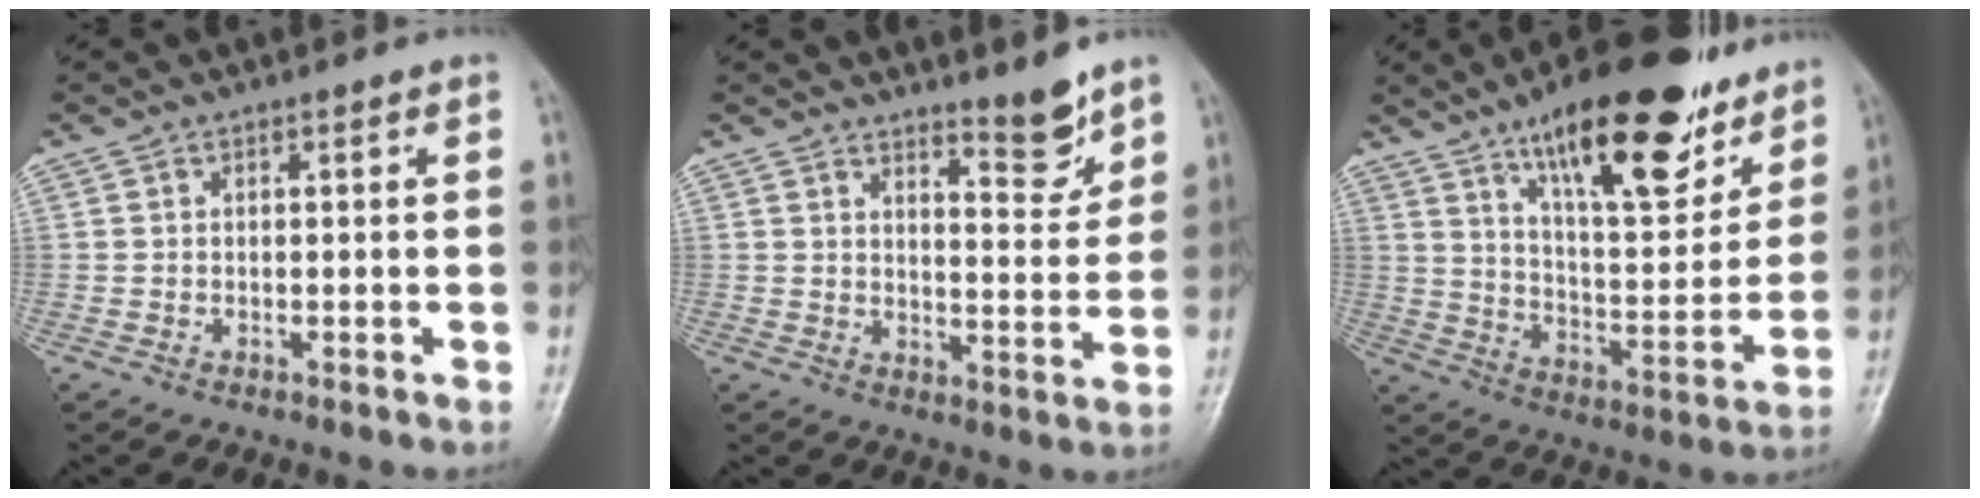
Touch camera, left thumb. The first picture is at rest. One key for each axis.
{"total": 6.1, "fx": 5.0, "fy": 1.2, "fz": 3.2, "tx": -0.035, "ty": -0.052, "tz": 0.080}
{"total": 22.0, "fx": 14.2, "fy": 7.6, "fz": 15.1, "tx": -0.191, "ty": -0.067, "tz": 0.230}